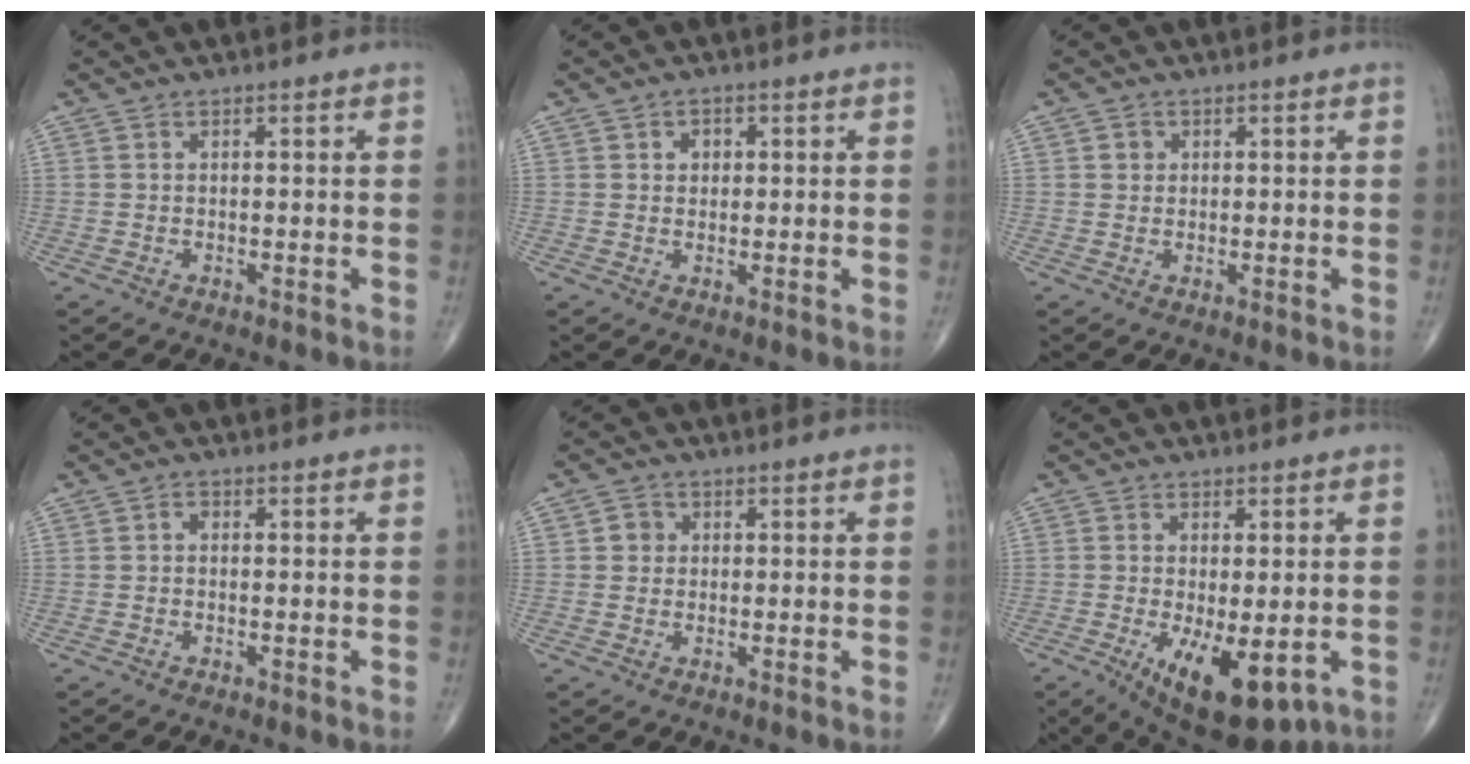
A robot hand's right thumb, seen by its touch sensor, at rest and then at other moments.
{"total": 2.5, "force": [0.7, 2.0, 1.3], "torque": [-0.006, 0.000, 0.009]}
{"total": 1.5, "force": [0.4, 1.4, 0.4], "torque": [0.000, 0.000, 0.003]}
{"total": 1.0, "force": [0.0, 0.8, 0.6], "torque": [-0.004, 0.003, -0.006]}
{"total": 2.6, "force": [0.4, 2.5, 0.8], "torque": [0.003, 0.003, 0.002]}
{"total": 12.9, "force": [-4.3, 5.5, 10.8], "torque": [-0.163, -0.018, -0.047]}